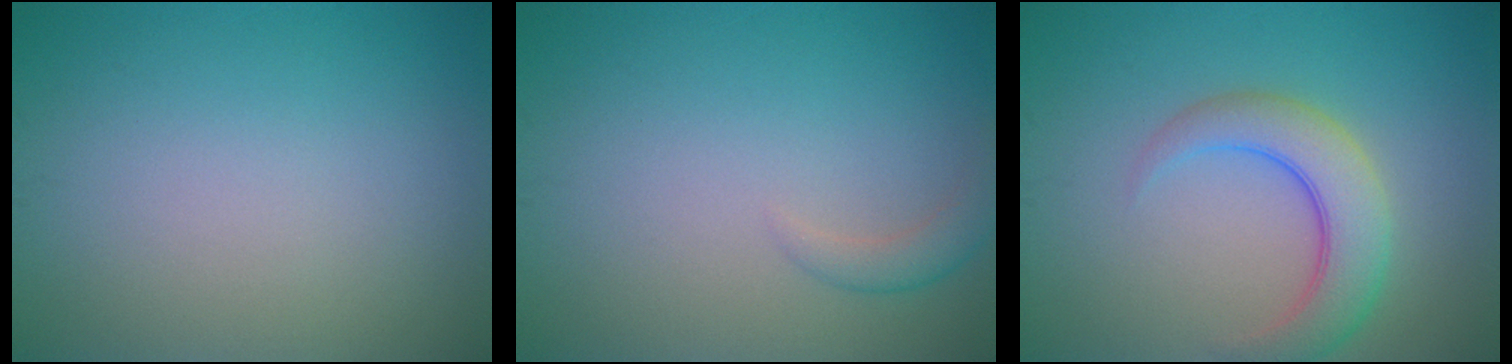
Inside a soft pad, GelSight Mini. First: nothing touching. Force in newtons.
{"total": 1.5, "press": 1.5, "slide": 0.1}
{"total": 4.8, "press": 4.8, "slide": 0.3}